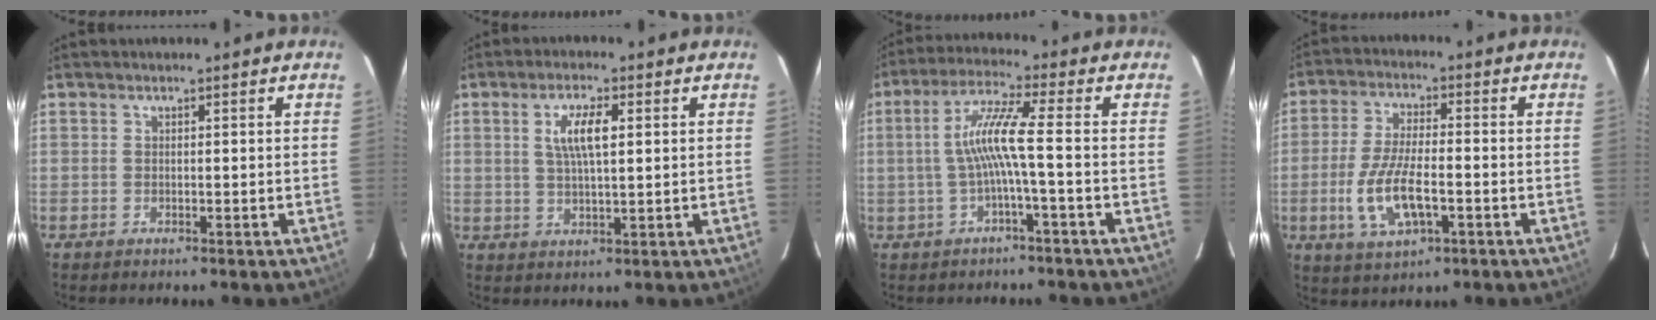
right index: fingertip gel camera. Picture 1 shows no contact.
{"total": 6.0, "force": [1.7, 1.6, 5.5], "torque": [-0.102, 0.004, 0.033]}
{"total": 7.5, "force": [-1.3, -0.8, 7.3], "torque": [-0.156, 0.008, -0.020]}
{"total": 11.1, "force": [-3.2, 4.2, 9.8], "torque": [-0.203, -0.008, -0.057]}